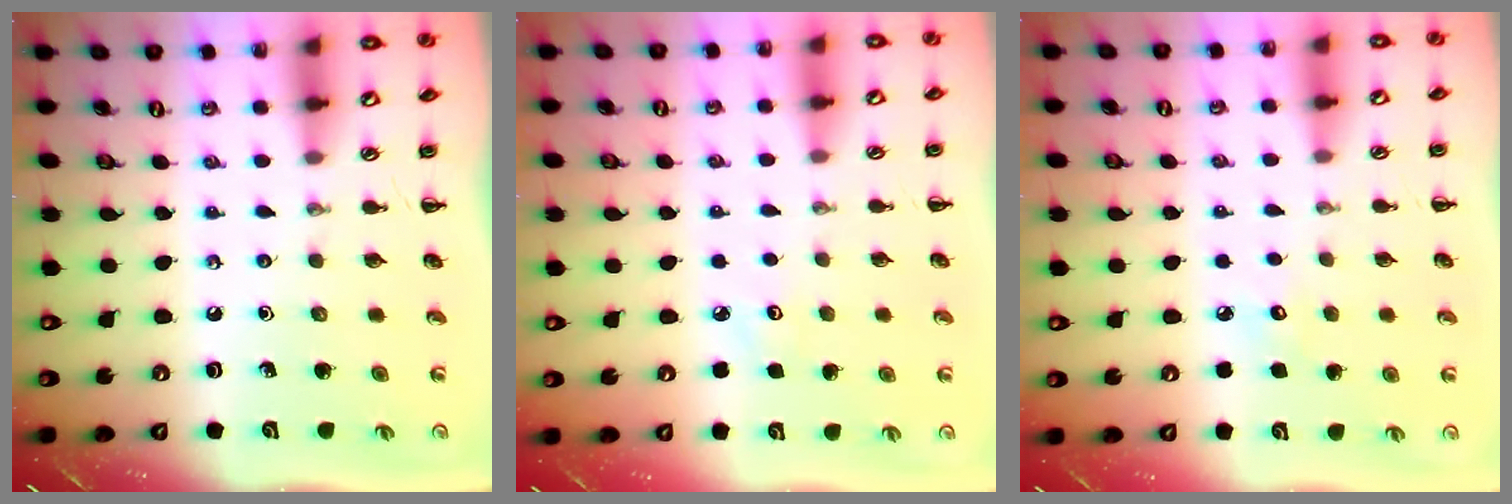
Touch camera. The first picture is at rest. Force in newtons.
{"total": 2.8, "press": 2.7, "slide": 0.8}
{"total": 3.7, "press": 3.5, "slide": 0.9}